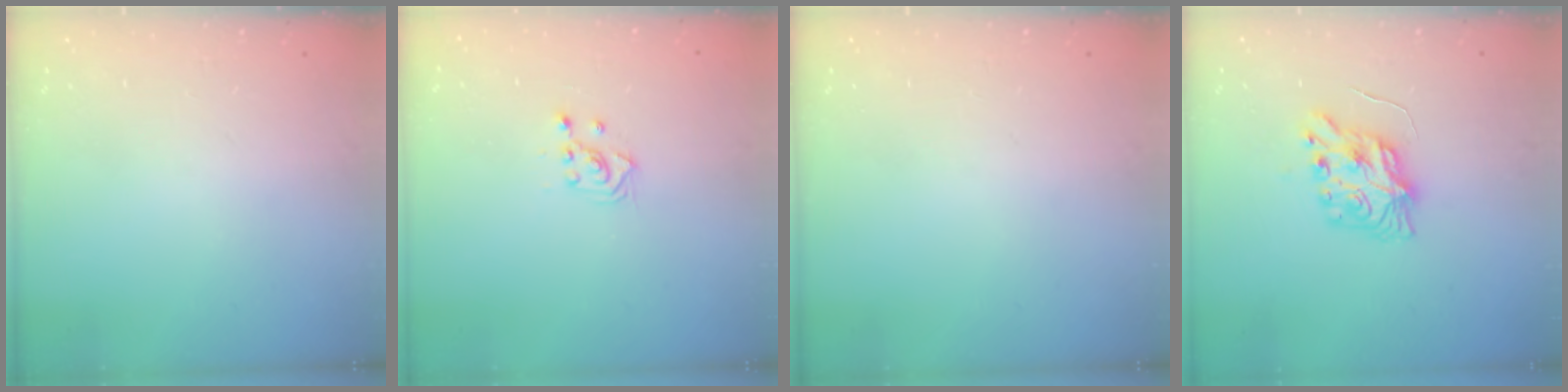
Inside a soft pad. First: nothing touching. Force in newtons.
{"total": 2.4, "press": 2.2, "slide": 0.8}
{"total": 0.0}
{"total": 8.6, "press": 8.6, "slide": 1.0}